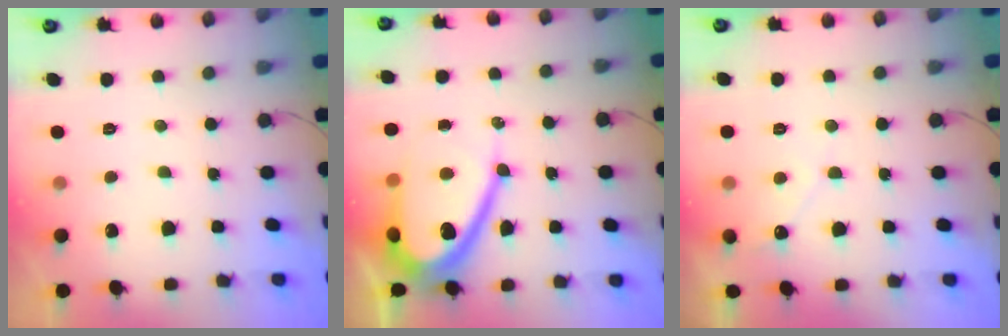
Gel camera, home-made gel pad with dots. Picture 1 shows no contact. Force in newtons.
{"total": 15.9, "press": 15.9, "slide": 1.2}
{"total": 3.7, "press": 3.6, "slide": 0.3}